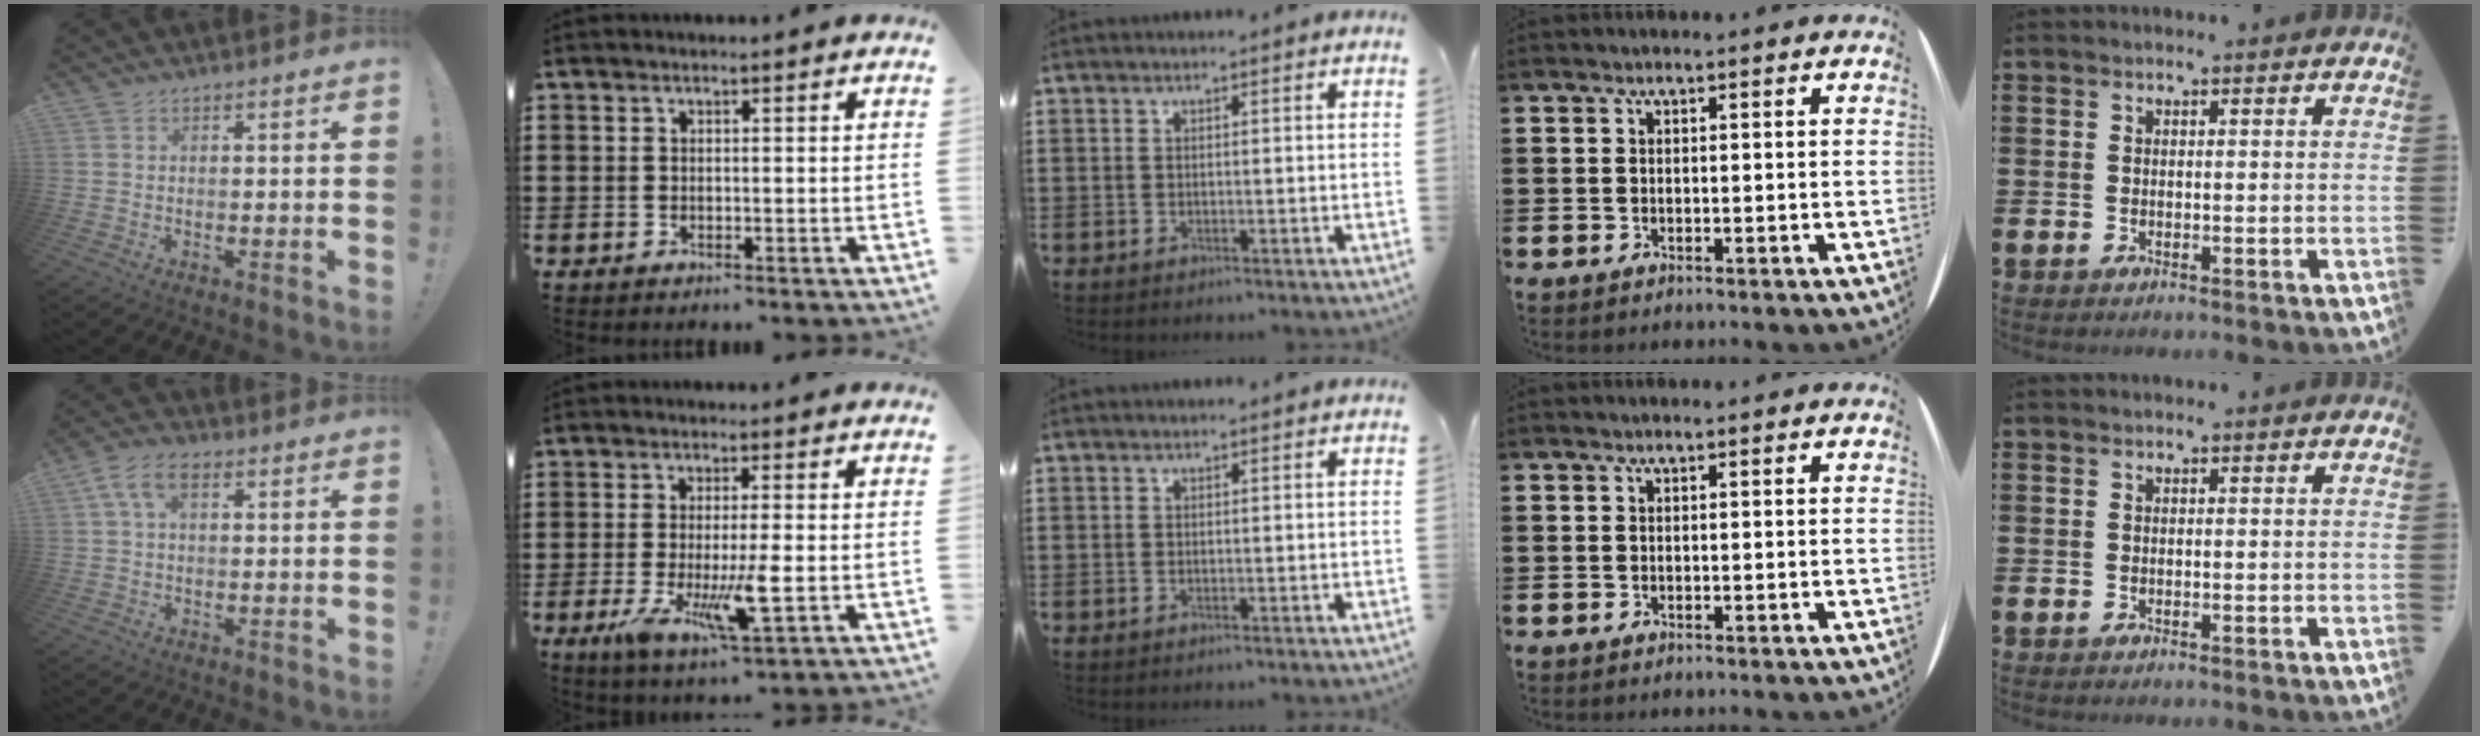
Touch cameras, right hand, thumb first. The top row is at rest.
{"thumb": {"total": 6.9, "force": [2.1, 4.1, 5.2], "torque": [-0.102, 0.010, 0.041]}, "index": {"total": 8.3, "force": [-2.1, 1.8, 7.8], "torque": [-0.152, -0.021, -0.033]}}